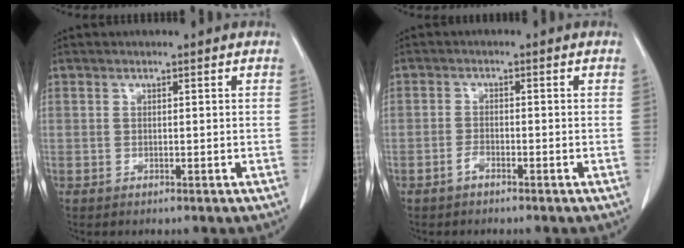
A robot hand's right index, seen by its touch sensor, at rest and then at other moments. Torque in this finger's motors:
{"motor_torque": [0.07, -0.01, -0.02, 0.02]}